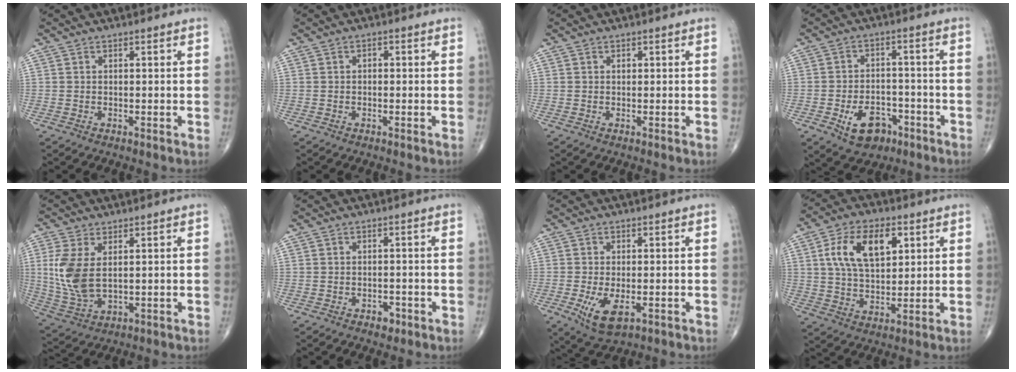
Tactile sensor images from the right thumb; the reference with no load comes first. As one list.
[{"total": 1.0, "force": [0.1, 0.6, 0.7], "torque": [-0.008, 0.004, -0.002]}, {"total": 0.6, "force": [0.2, 0.5, 0.4], "torque": [-0.002, 0.001, 0.002]}, {"total": 8.7, "force": [-4.3, 5.8, 5.0], "torque": [-0.056, 0.028, -0.063]}, {"total": 9.7, "force": [1.8, 5.2, 8.0], "torque": [-0.182, -0.011, 0.050]}, {"total": 2.0, "force": [-1.2, 1.3, 1.0], "torque": [-0.006, 0.005, -0.015]}, {"total": 6.6, "force": [-2.0, 3.1, 5.5], "torque": [-0.102, -0.014, -0.028]}, {"total": 12.8, "force": [4.2, 7.1, 9.9], "torque": [-0.162, -0.005, 0.076]}]